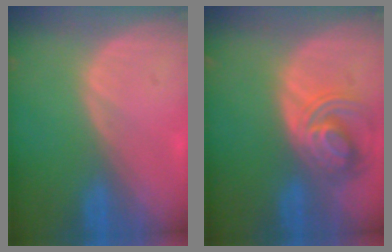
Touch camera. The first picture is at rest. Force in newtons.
{"total": 7.7, "press": 6.9, "slide": 3.5}